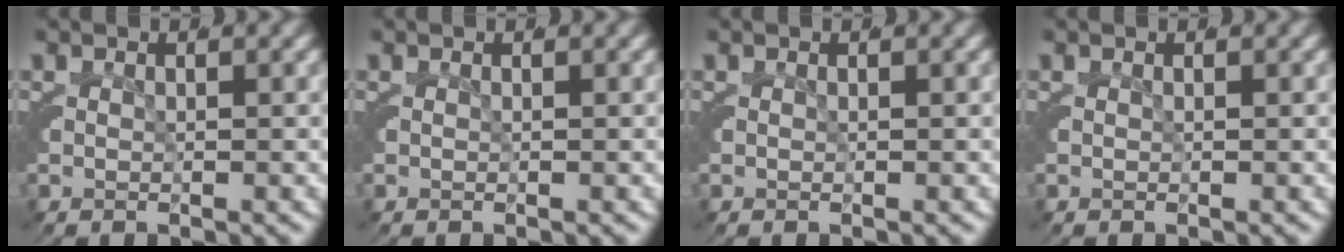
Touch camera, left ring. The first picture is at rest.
{"total": 0.0}
{"total": 0.0}
{"total": 0.0}